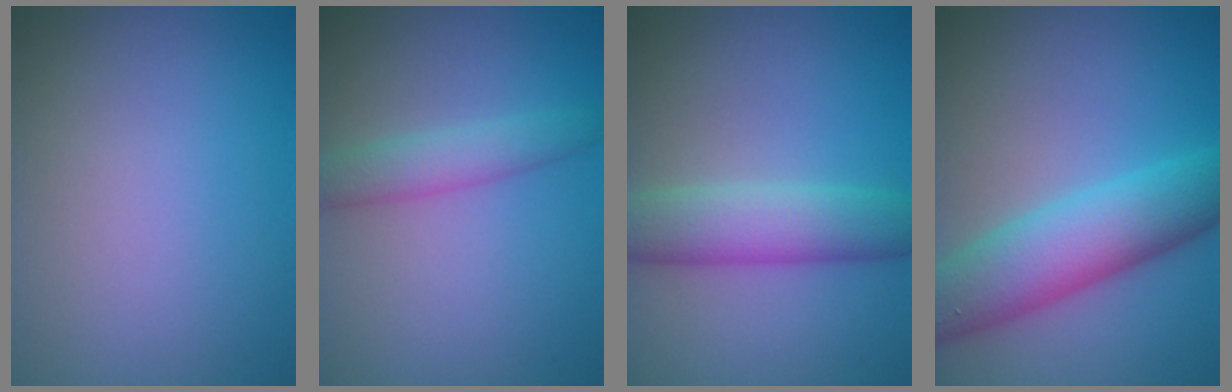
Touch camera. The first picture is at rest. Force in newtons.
{"total": 2.7, "press": 2.7, "slide": 0.1}
{"total": 5.2, "press": 5.2, "slide": 0.1}
{"total": 7.7, "press": 7.7, "slide": 0.2}